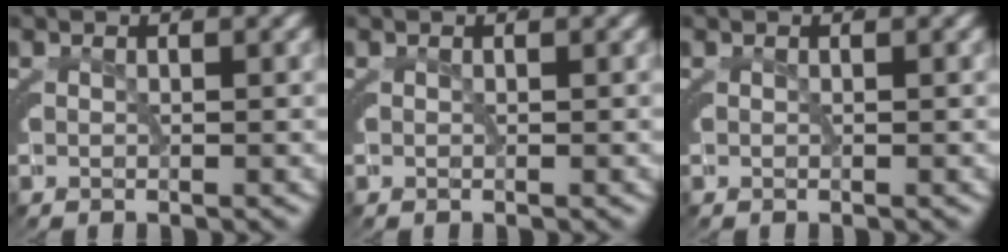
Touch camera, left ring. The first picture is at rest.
{"total": 0.0}
{"total": 0.0}